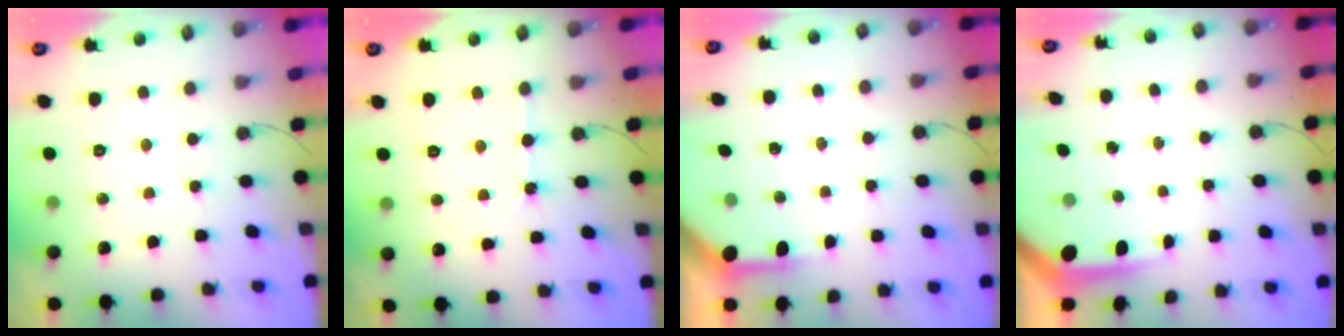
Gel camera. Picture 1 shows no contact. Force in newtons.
{"total": 2.0, "press": 2.0, "slide": 0.1}
{"total": 3.8, "press": 3.8, "slide": 0.5}
{"total": 5.0, "press": 5.0, "slide": 0.5}